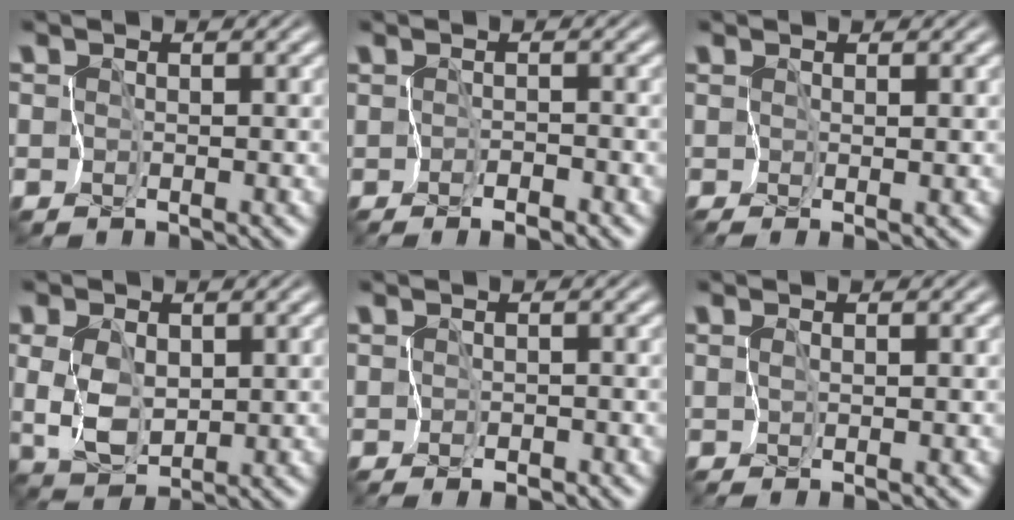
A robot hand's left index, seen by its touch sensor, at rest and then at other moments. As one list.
[{"total": 0.9, "force": [-0.7, -0.7, 0.2], "torque": [-0.013, 0.000, -0.015]}, {"total": 0.8, "force": [0.3, -0.7, -0.1], "torque": [-0.007, 0.001, 0.004]}, {"total": 3.3, "force": [0.5, 1.8, 2.7], "torque": [-0.070, -0.003, 0.014]}, {"total": 0.6, "force": [-0.2, -0.5, 0.2], "torque": [-0.012, -0.003, -0.007]}, {"total": 1.1, "force": [0.2, -1.1, -0.1], "torque": [-0.012, -0.001, 0.003]}]